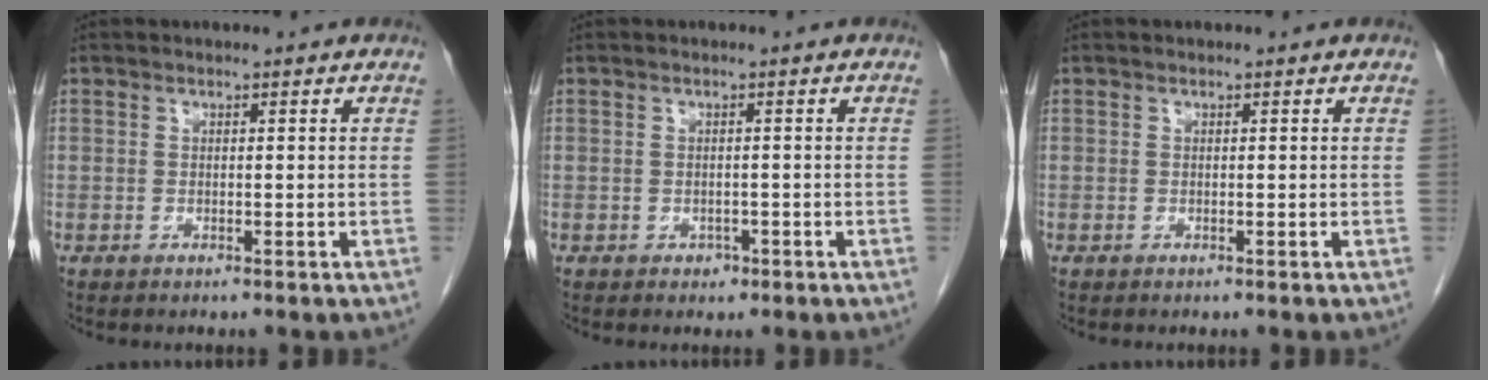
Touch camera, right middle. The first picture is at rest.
{"total": 1.1, "force": [-0.6, 0.9, 0.4], "torque": [-0.006, 0.003, -0.006]}
{"total": 0.0}